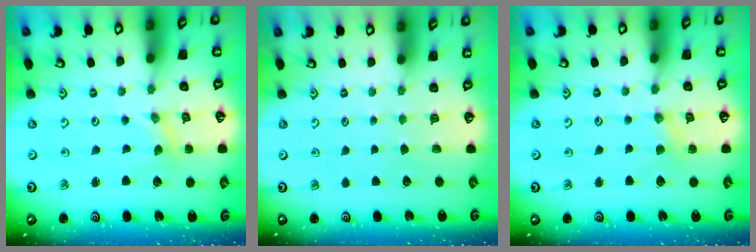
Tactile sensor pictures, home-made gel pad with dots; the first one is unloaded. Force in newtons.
{"total": 0.0}
{"total": 2.7, "press": 2.6, "slide": 0.5}